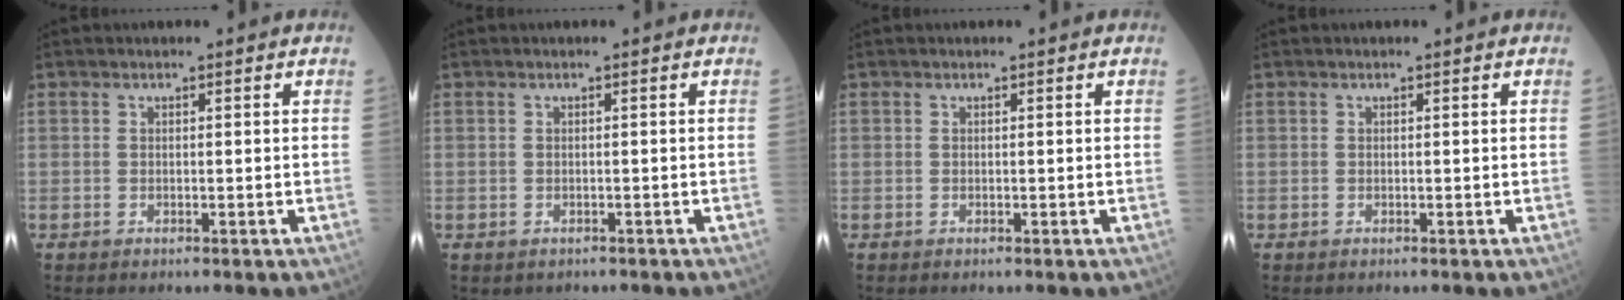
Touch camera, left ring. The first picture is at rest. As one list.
[{"total": 1.4, "force": [-1.0, 0.9, 0.1], "torque": [-0.005, 0.001, -0.010]}, {"total": 0.0}, {"total": 0.0}]